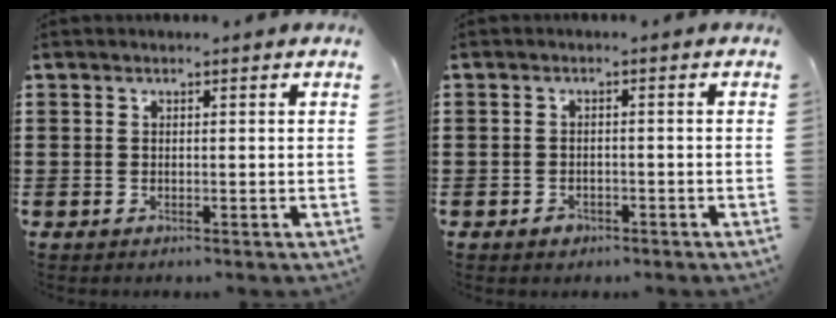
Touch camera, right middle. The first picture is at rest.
{"total": 1.2, "force": [-0.9, 0.7, 0.4], "torque": [-0.012, -0.002, -0.020]}